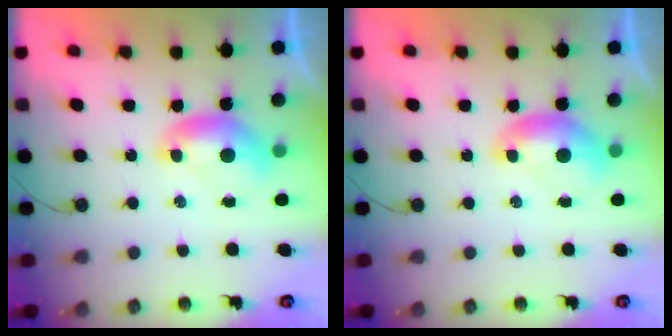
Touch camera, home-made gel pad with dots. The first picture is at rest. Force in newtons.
{"total": 0.0}